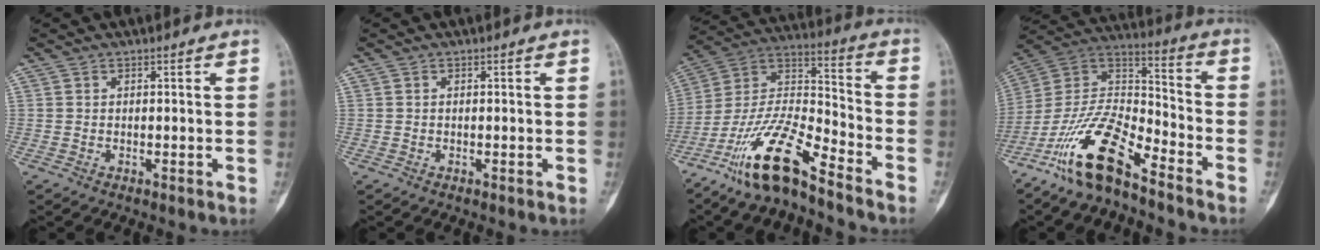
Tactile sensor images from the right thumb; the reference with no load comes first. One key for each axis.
{"total": 0.0}
{"total": 16.5, "fx": -11.8, "fy": 3.8, "fz": 10.9, "tx": -0.209, "ty": 0.076, "tz": -0.223}
{"total": 16.8, "fx": -11.6, "fy": 5.3, "fz": 11.0, "tx": -0.202, "ty": 0.080, "tz": -0.223}